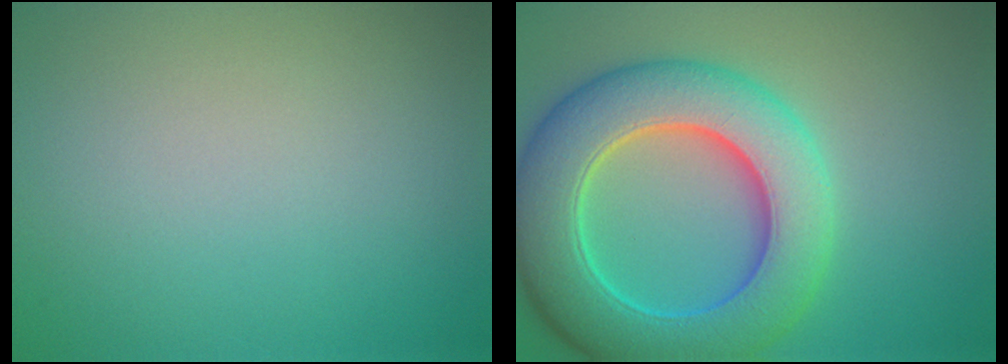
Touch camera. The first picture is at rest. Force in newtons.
{"total": 10.1, "press": 10.1, "slide": 0.6}